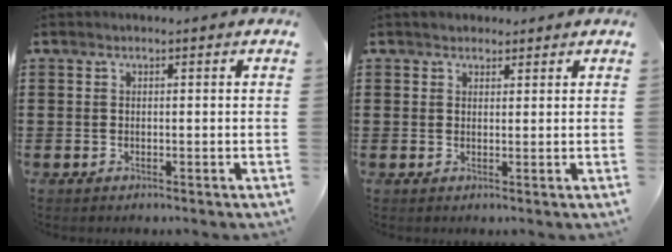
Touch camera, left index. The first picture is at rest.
{"total": 1.7, "force": [1.5, 0.9, 0.0], "torque": [-0.005, 0.007, 0.029]}